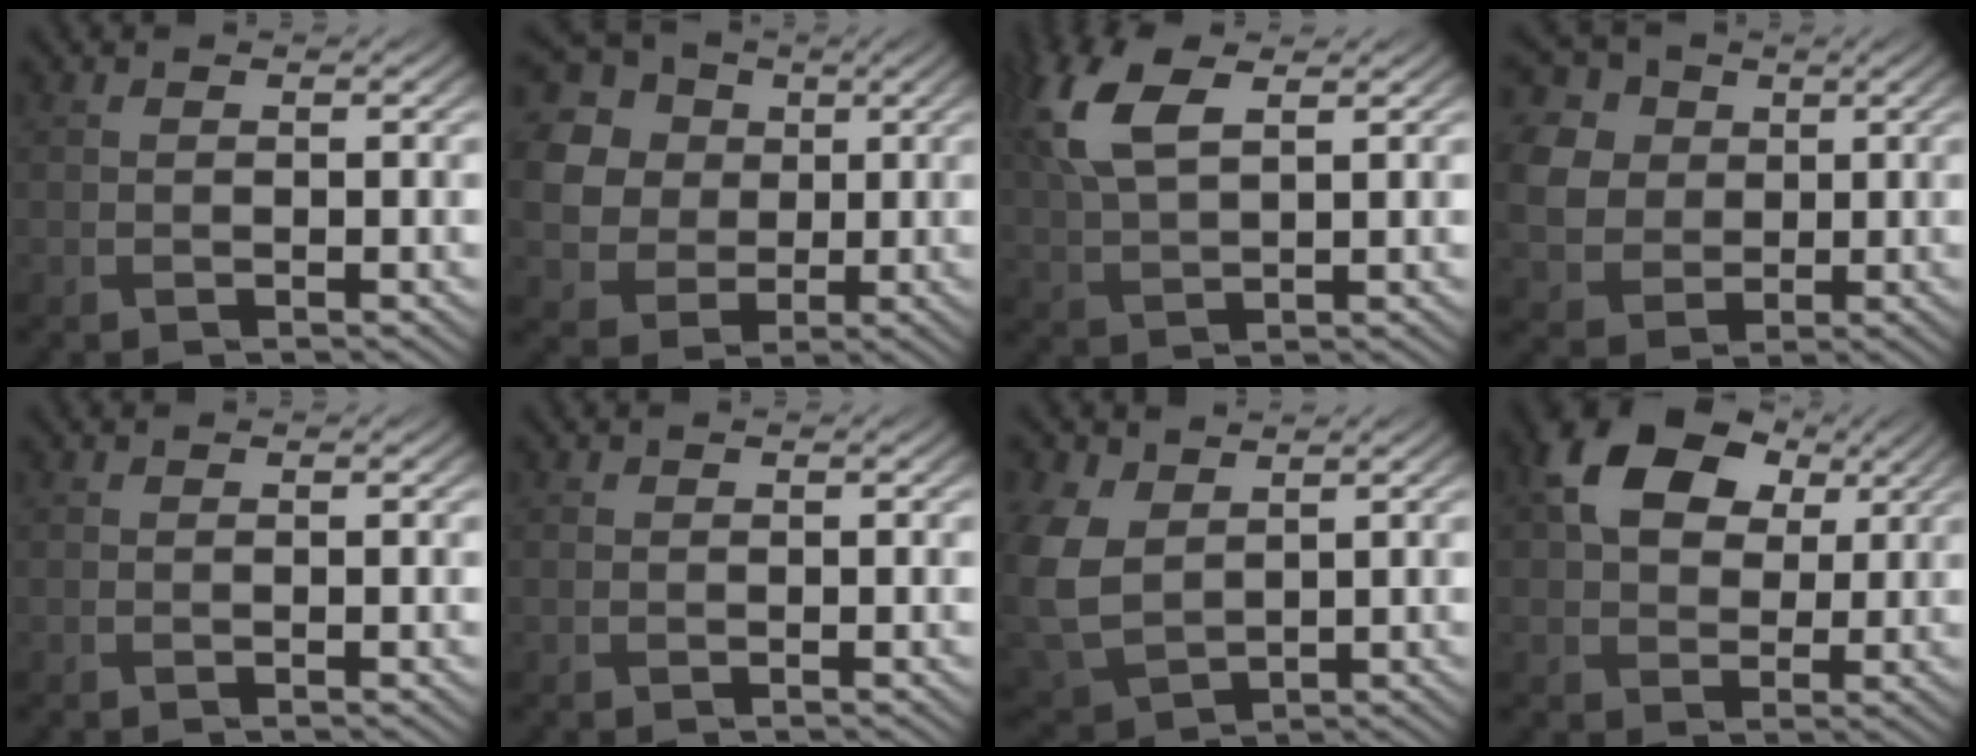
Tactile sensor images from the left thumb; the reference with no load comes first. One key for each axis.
{"total": 17.9, "fx": 5.1, "fy": 15.7, "fz": 6.8, "tx": -0.254, "ty": 0.008, "tz": 0.090}
{"total": 9.0, "fx": 3.6, "fy": 4.2, "fz": 7.1, "tx": -0.193, "ty": 0.017, "tz": 0.072}
{"total": 8.6, "fx": 1.9, "fy": 7.3, "fz": 4.1, "tx": -0.163, "ty": 0.007, "tz": 0.033}
{"total": 0.0}
{"total": 0.0}
{"total": 8.8, "fx": 2.5, "fy": 6.3, "fz": 5.6, "tx": -0.181, "ty": -0.001, "tz": 0.053}
{"total": 11.8, "fx": 4.4, "fy": 8.2, "fz": 7.2, "tx": -0.161, "ty": 0.017, "tz": 0.078}